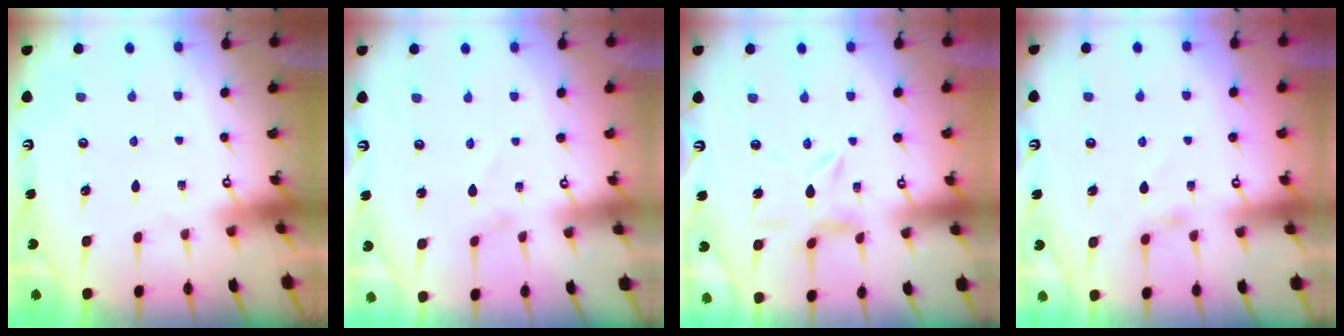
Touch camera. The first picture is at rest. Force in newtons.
{"total": 1.4, "press": 1.4, "slide": 0.2}
{"total": 5.2, "press": 5.1, "slide": 0.6}
{"total": 2.6, "press": 2.5, "slide": 0.6}